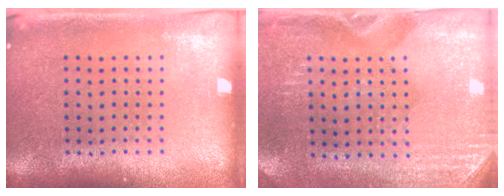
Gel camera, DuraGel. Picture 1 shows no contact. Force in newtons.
{"total": 2.9, "press": 2.5, "slide": 1.3}